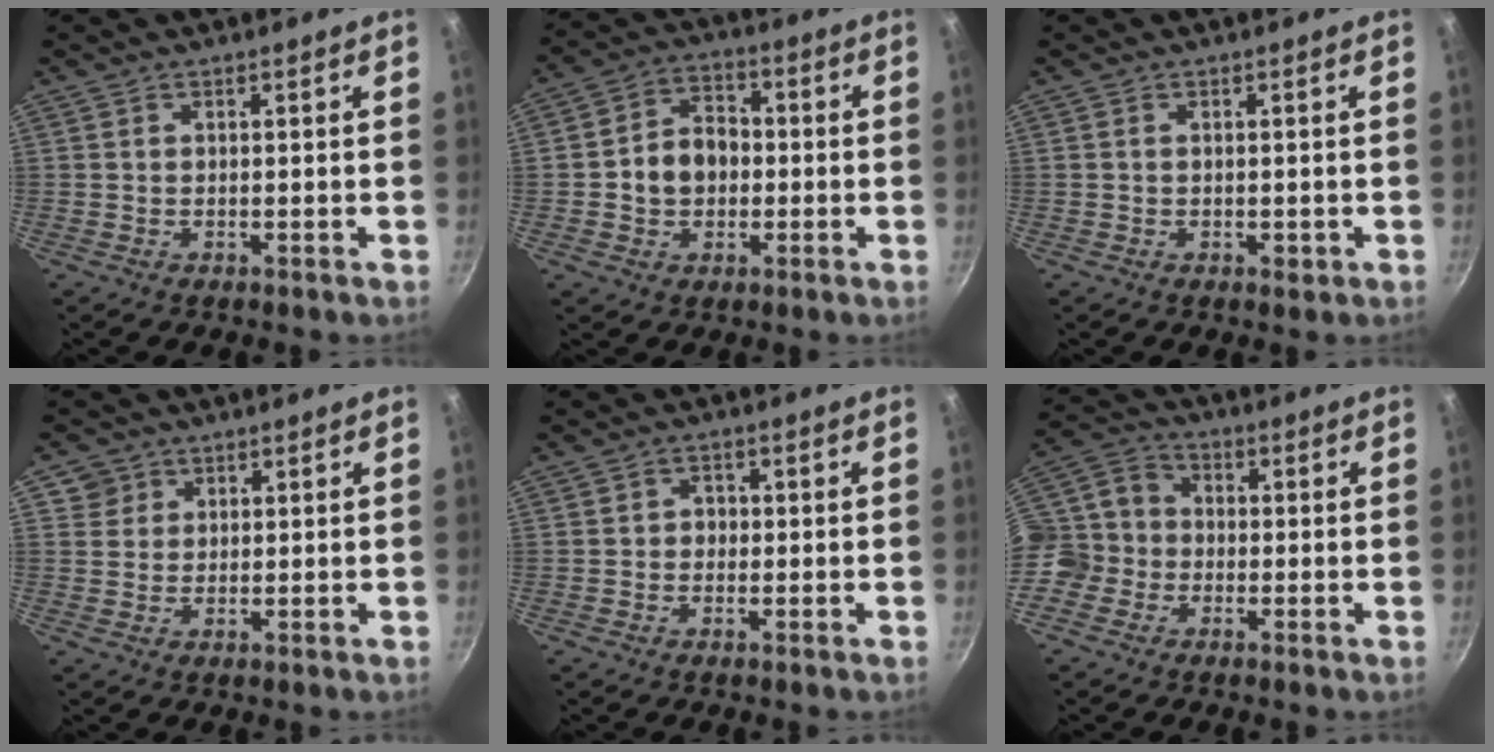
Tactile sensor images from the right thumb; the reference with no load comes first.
{"total": 9.3, "force": [-0.6, 7.5, 5.5], "torque": [-0.061, 0.020, -0.020]}
{"total": 1.4, "force": [-0.4, 0.8, 1.1], "torque": [-0.016, -0.001, -0.004]}
{"total": 3.5, "force": [1.5, 3.1, 0.2], "torque": [0.024, 0.006, 0.022]}
{"total": 2.1, "force": [-0.1, 1.9, 0.8], "torque": [0.001, 0.003, -0.007]}
{"total": 10.4, "force": [-2.8, 9.1, 4.2], "torque": [-0.051, 0.033, -0.076]}